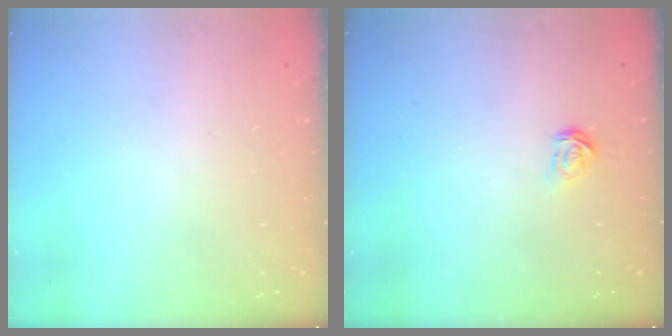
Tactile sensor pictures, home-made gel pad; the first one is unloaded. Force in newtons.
{"total": 1.6, "press": 1.6, "slide": 0.2}